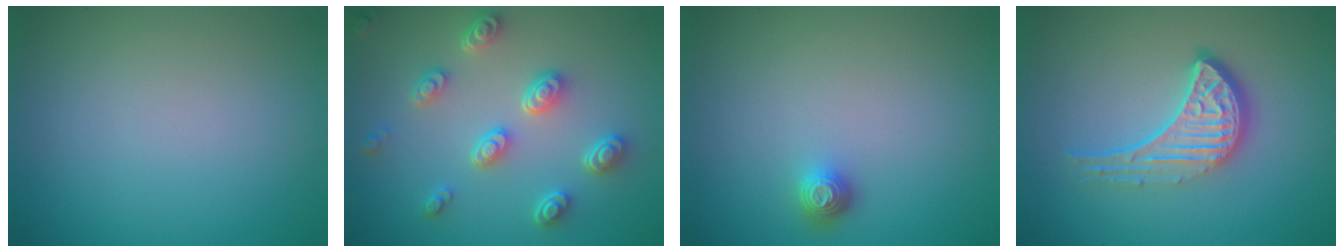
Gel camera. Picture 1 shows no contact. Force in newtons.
{"total": 4.5, "press": 3.7, "slide": 2.6}
{"total": 1.3, "press": 1.1, "slide": 0.7}
{"total": 4.6, "press": 3.4, "slide": 3.2}